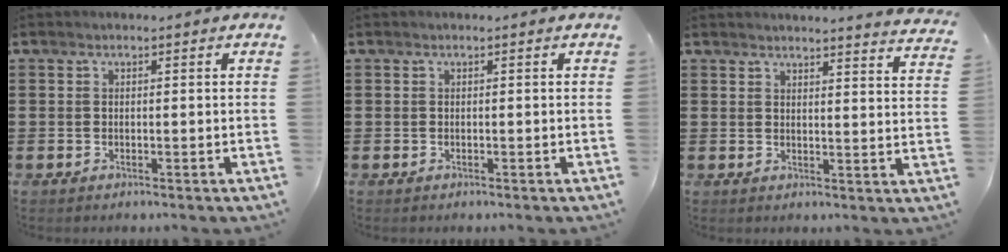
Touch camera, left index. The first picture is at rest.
{"total": 0.0}
{"total": 3.4, "force": [3.3, -0.7, 0.4], "torque": [-0.011, -0.021, 0.058]}